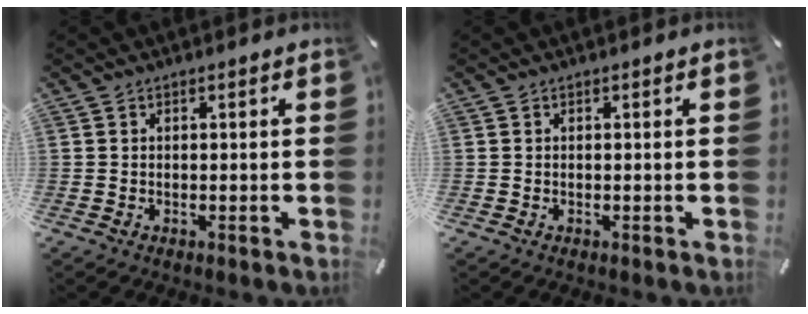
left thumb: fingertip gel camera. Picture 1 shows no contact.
{"total": 0.0}